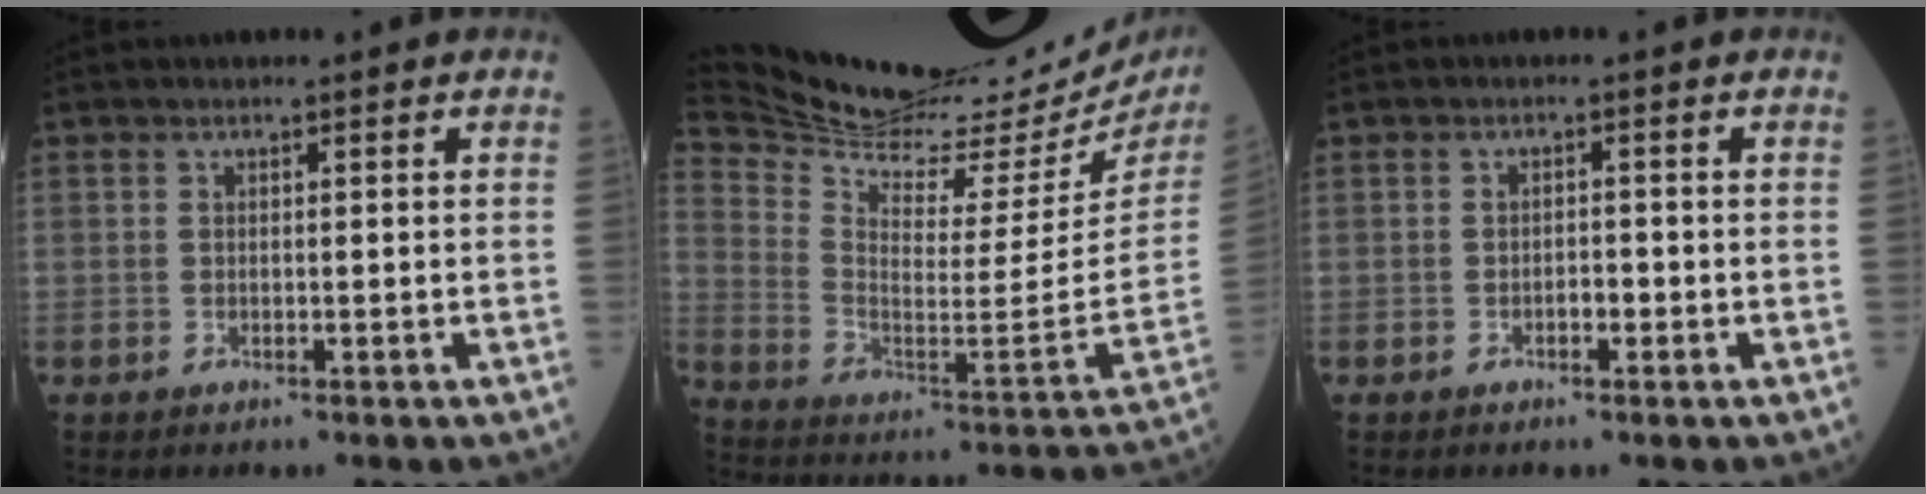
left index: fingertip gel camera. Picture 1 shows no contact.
{"total": 30.4, "force": [27.6, 3.6, 12.2], "torque": [-0.221, -0.103, 0.385]}
{"total": 1.4, "force": [-0.7, 0.6, 1.1], "torque": [-0.016, 0.003, -0.012]}